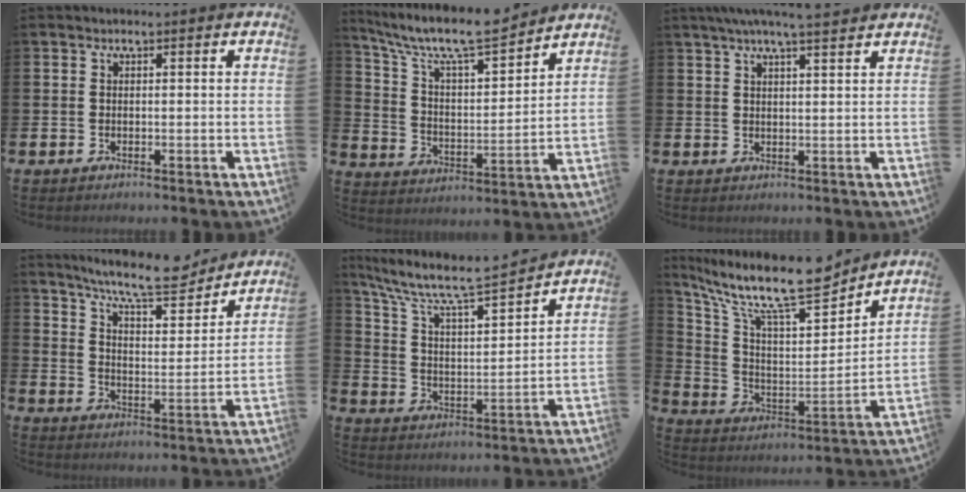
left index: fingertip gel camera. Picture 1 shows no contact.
{"total": 10.0, "force": [9.0, 1.8, 3.9], "torque": [-0.111, -0.060, 0.155]}
{"total": 4.7, "force": [4.1, -0.1, 2.2], "torque": [-0.046, -0.011, 0.072]}
{"total": 10.3, "force": [9.3, 1.7, 4.0], "torque": [-0.091, -0.057, 0.162]}
{"total": 8.7, "force": [7.7, 1.2, 3.9], "torque": [-0.110, -0.053, 0.126]}
{"total": 13.3, "force": [10.9, 3.0, 7.1], "torque": [-0.159, -0.077, 0.183]}